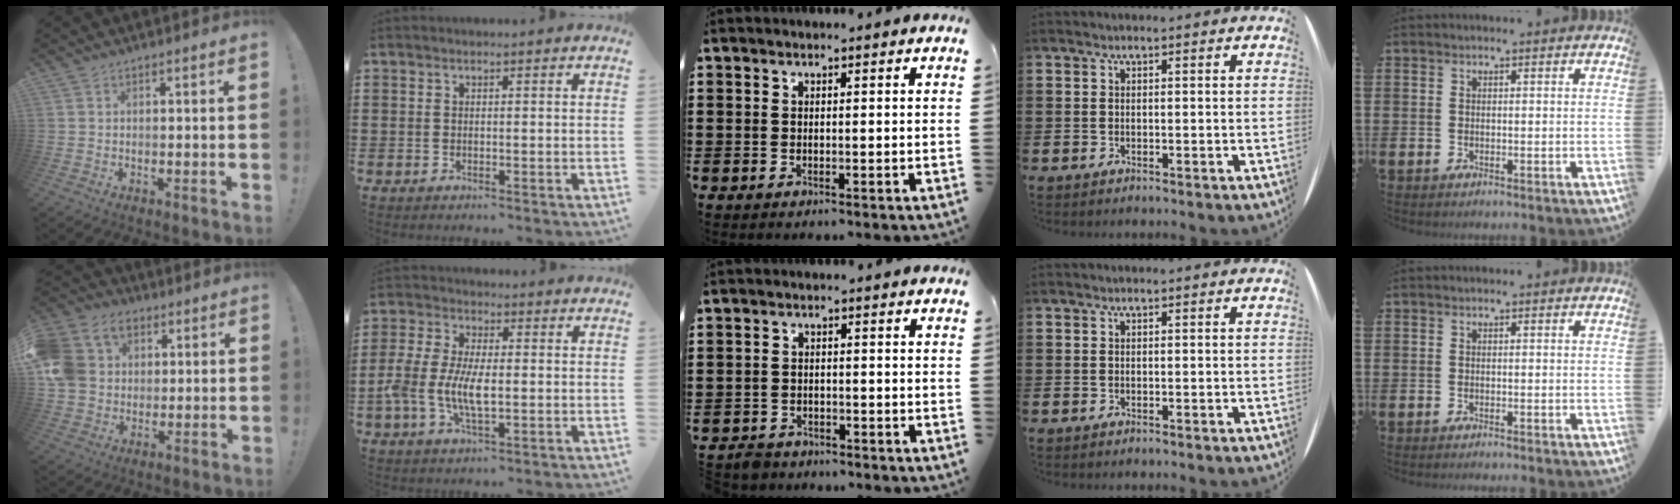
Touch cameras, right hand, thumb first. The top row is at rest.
{"thumb": {"total": 15.1, "force": [4.3, 12.3, 7.6], "torque": [-0.142, -0.005, 0.090]}, "index": {"total": 8.0, "force": [-1.5, 3.7, 6.9], "torque": [-0.162, -0.005, -0.035]}, "middle": {"total": 2.4, "force": [-2.3, 0.5, -0.2], "torque": [-0.005, 0.001, -0.052]}}